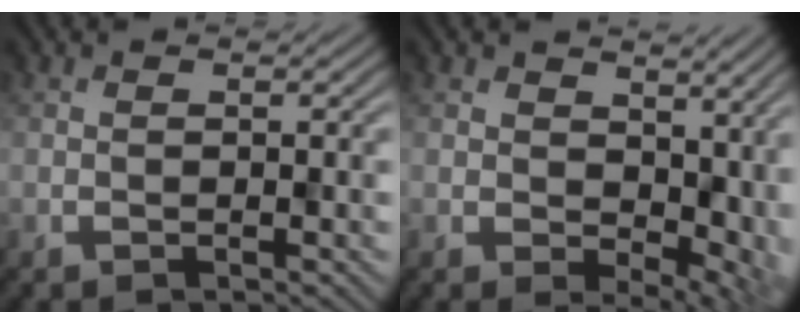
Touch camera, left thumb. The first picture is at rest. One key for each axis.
{"total": 7.7, "fx": 2.2, "fy": 5.3, "fz": 5.1, "tx": -0.078, "ty": -0.024, "tz": 0.062}